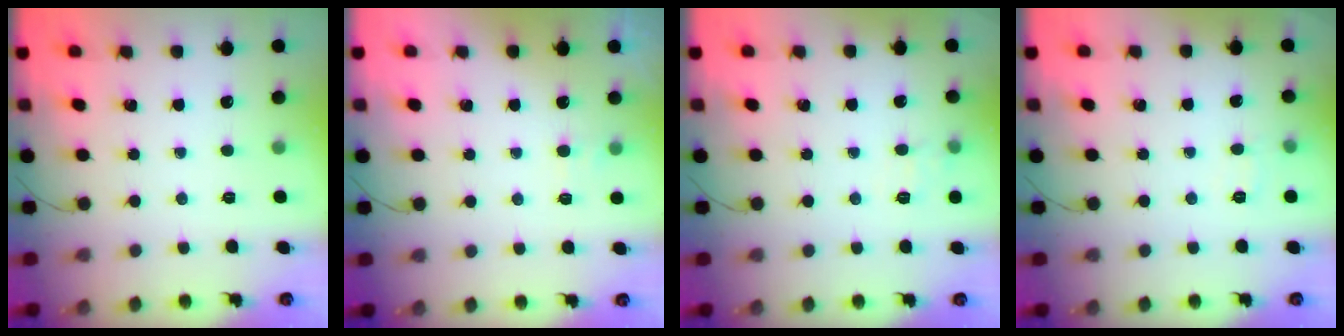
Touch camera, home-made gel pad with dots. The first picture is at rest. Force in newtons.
{"total": 4.3, "press": 4.1, "slide": 1.1}
{"total": 7.7, "press": 7.4, "slide": 1.8}
{"total": 5.6, "press": 5.5, "slide": 1.4}